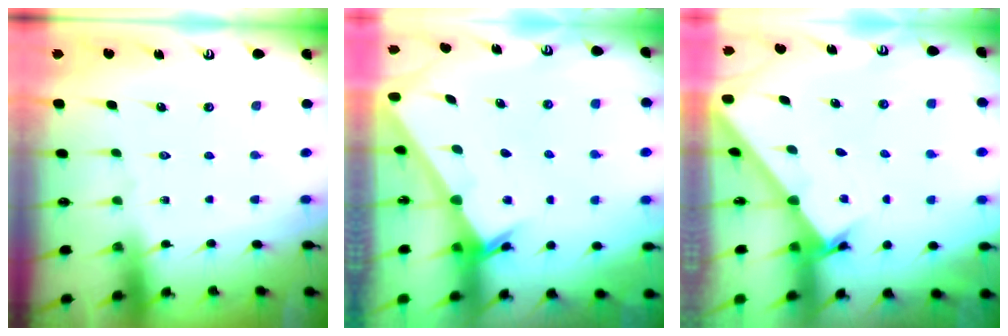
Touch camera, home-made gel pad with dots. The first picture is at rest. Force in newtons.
{"total": 2.3, "press": 2.3, "slide": 0.2}
{"total": 1.6, "press": 1.6, "slide": 0.1}